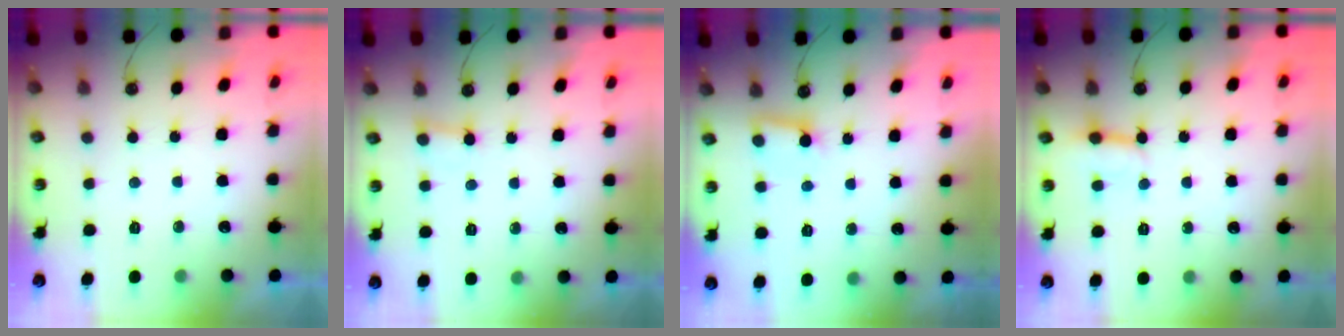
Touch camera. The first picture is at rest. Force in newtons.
{"total": 2.2, "press": 2.2, "slide": 0.2}
{"total": 4.4, "press": 4.3, "slide": 0.4}
{"total": 2.8, "press": 2.8, "slide": 0.3}